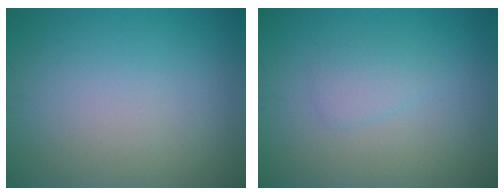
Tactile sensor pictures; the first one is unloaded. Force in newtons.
{"total": 1.4, "press": 1.4, "slide": 0.1}